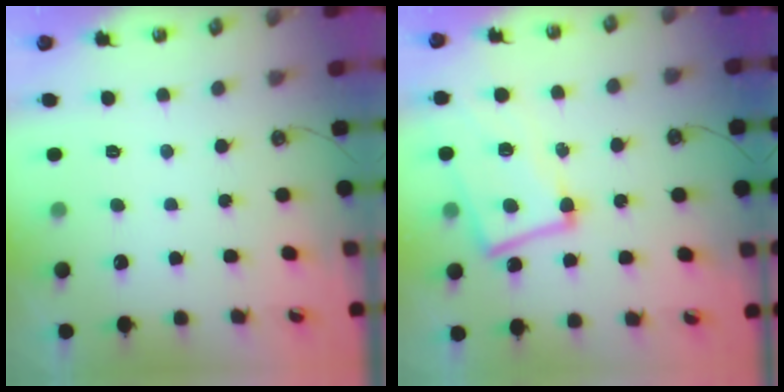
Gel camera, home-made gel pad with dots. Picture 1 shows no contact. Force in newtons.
{"total": 6.7, "press": 6.4, "slide": 2.1}